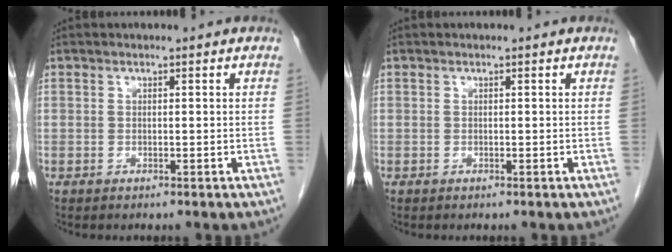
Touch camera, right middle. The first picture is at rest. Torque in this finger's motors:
{"motor_torque": [0.28, -0.10, 0.06, 0.01]}